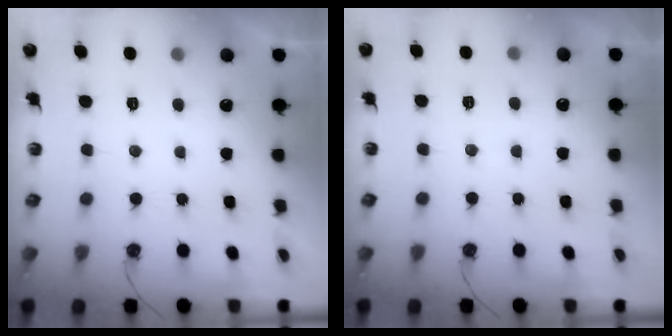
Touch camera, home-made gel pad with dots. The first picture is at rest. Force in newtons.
{"total": 4.1, "press": 4.1, "slide": 0.5}